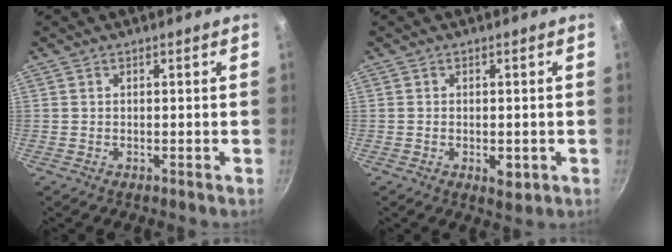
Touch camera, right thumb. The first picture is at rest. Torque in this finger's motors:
{"motor_torque": [0.23, 0.81, 0.33, -0.06, -0.01]}